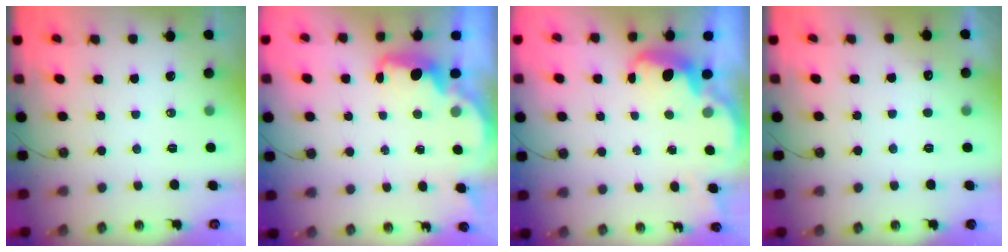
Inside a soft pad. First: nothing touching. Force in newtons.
{"total": 2.1, "press": 2.0, "slide": 0.7}
{"total": 2.7, "press": 2.7, "slide": 0.7}
{"total": 4.2, "press": 4.1, "slide": 1.0}